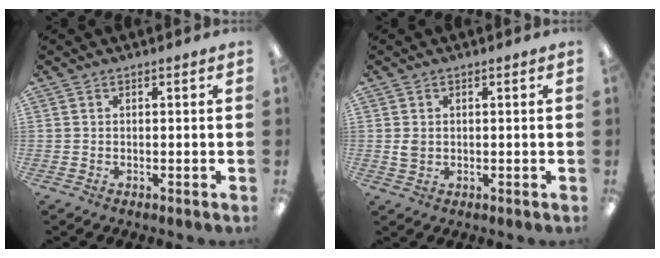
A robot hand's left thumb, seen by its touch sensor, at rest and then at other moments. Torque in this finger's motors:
{"motor_torque": [-0.04, 0.08, 0.01, 0.00, 0.03]}